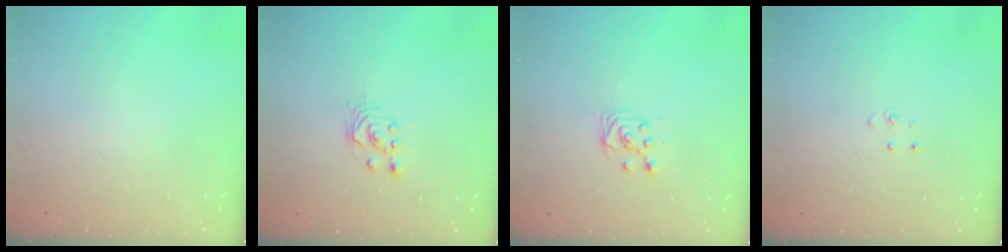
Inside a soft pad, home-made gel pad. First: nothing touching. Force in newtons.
{"total": 2.5, "press": 2.5, "slide": 0.2}
{"total": 3.8, "press": 3.7, "slide": 0.4}
{"total": 3.8, "press": 3.8, "slide": 0.3}